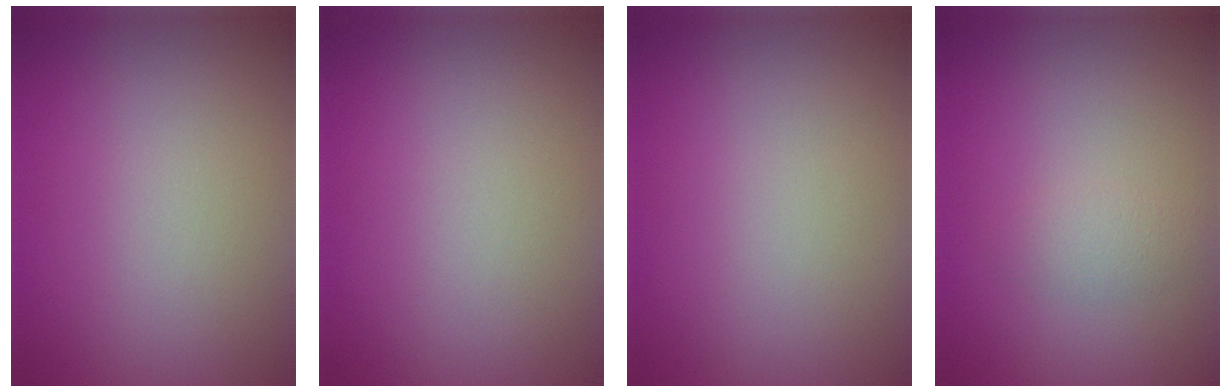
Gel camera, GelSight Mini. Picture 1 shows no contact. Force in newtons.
{"total": 0.0}
{"total": 0.0}
{"total": 1.4, "press": 1.4, "slide": 0.1}